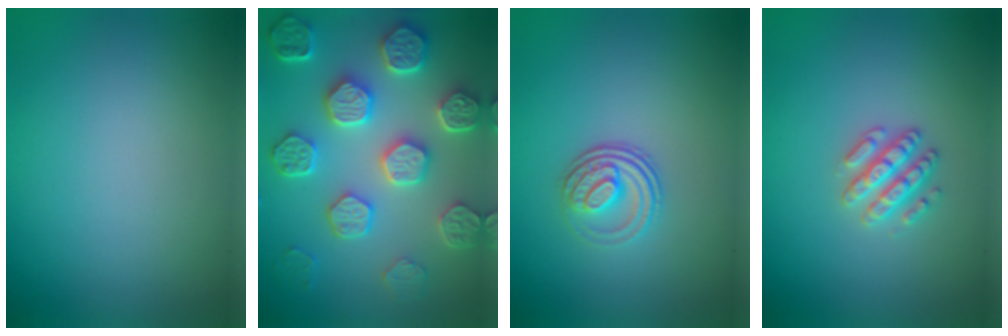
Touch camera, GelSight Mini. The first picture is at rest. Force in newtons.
{"total": 8.0, "press": 6.4, "slide": 4.7}
{"total": 3.3, "press": 2.4, "slide": 2.2}
{"total": 2.6, "press": 2.6, "slide": 0.3}